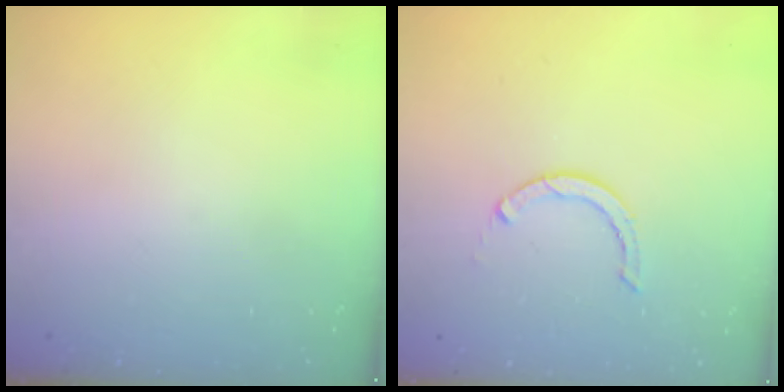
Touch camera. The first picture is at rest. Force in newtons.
{"total": 2.6, "press": 2.6, "slide": 0.1}